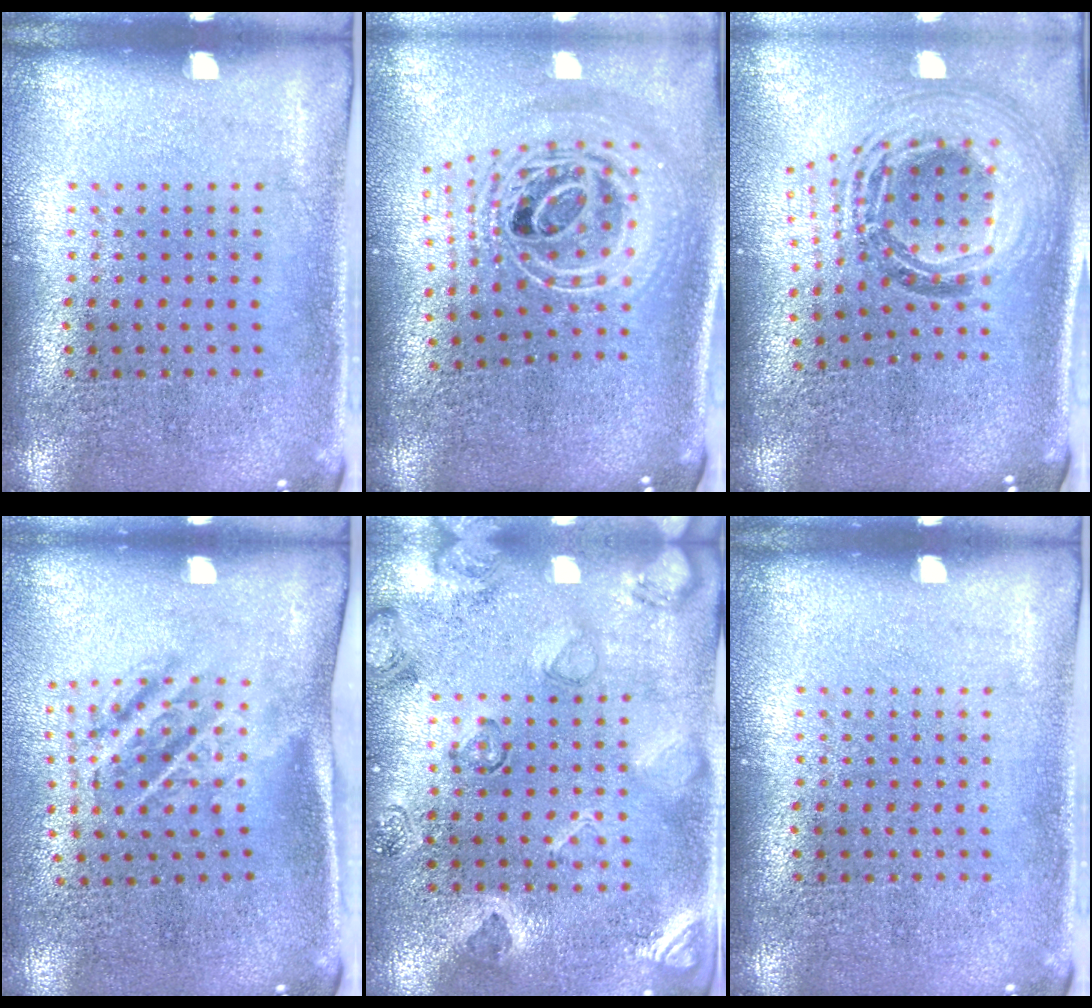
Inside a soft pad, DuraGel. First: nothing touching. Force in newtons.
{"total": 2.7, "press": 1.9, "slide": 1.8}
{"total": 1.9, "press": 1.6, "slide": 1.0}
{"total": 1.8, "press": 1.2, "slide": 1.4}
{"total": 2.4, "press": 1.9, "slide": 1.5}
{"total": 0.0}